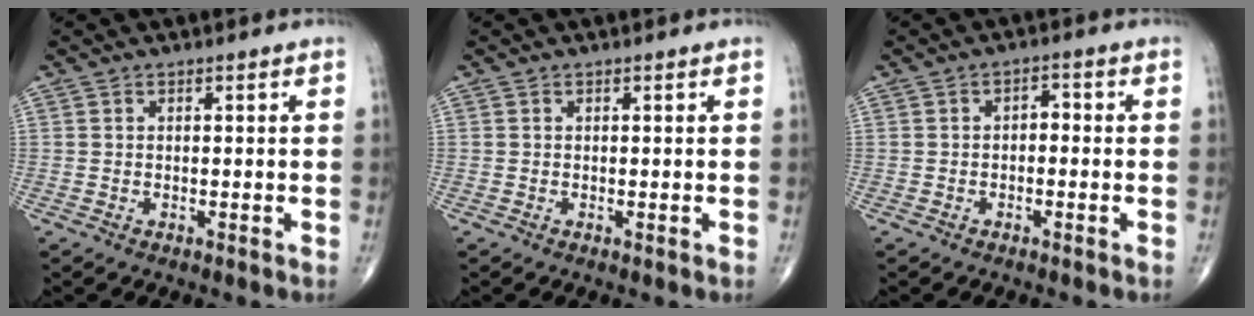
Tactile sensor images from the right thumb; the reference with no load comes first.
{"total": 0.0}
{"total": 2.2, "force": [-0.4, 1.4, 1.7], "torque": [-0.009, 0.012, -0.014]}